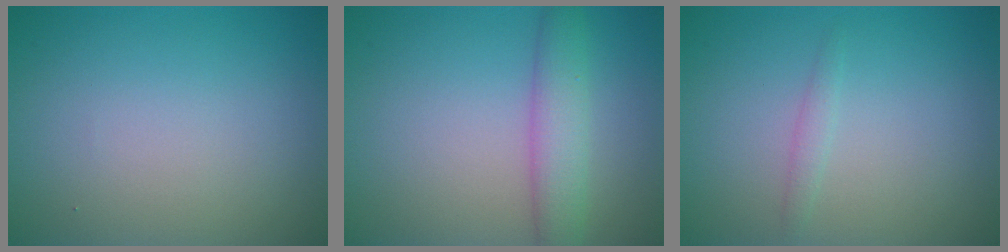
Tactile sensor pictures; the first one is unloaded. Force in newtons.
{"total": 3.7, "press": 3.6, "slide": 0.2}
{"total": 0.9, "press": 0.9, "slide": 0.0}